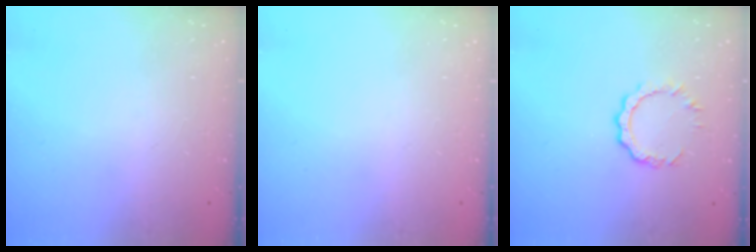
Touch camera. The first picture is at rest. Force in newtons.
{"total": 0.0}
{"total": 6.5, "press": 6.5, "slide": 0.7}